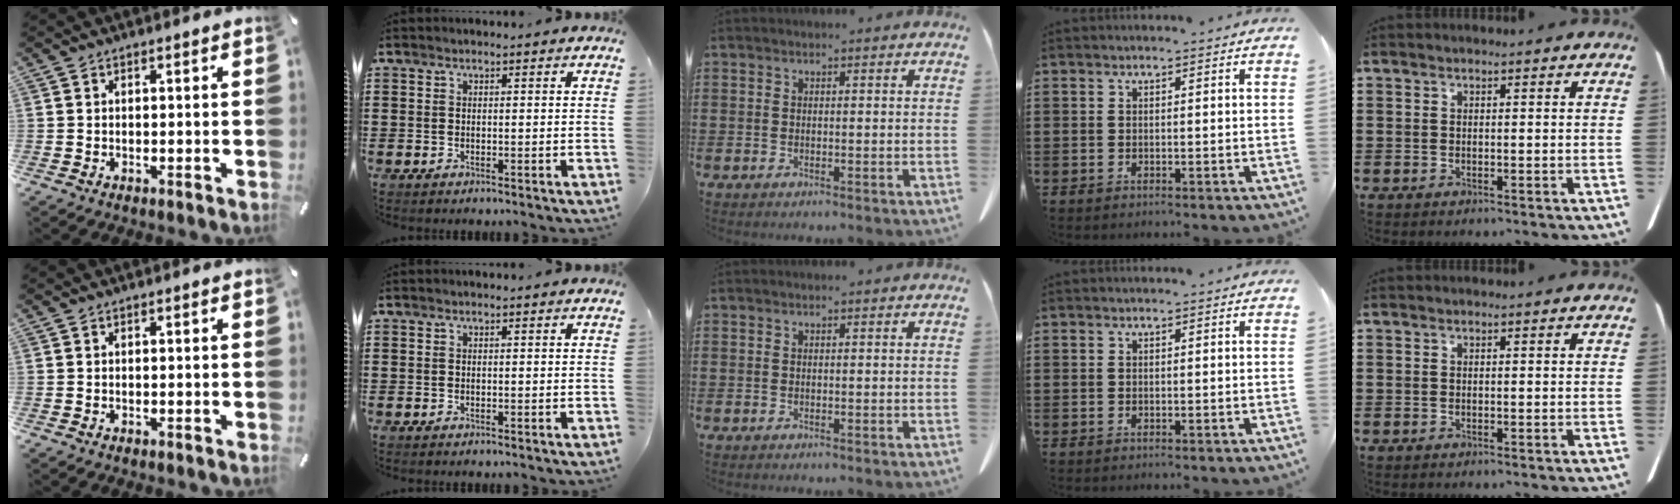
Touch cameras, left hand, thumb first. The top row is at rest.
{}